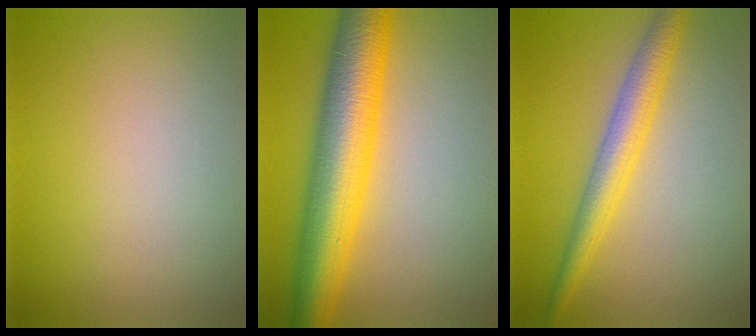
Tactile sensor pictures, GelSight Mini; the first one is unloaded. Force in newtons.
{"total": 9.9, "press": 9.9, "slide": 0.1}
{"total": 4.1, "press": 4.1, "slide": 0.1}